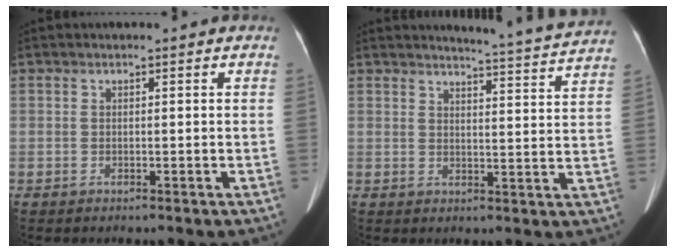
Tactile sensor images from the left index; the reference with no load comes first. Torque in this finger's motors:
{"motor_torque": [-0.41, -1.16, 0.00, 0.02]}